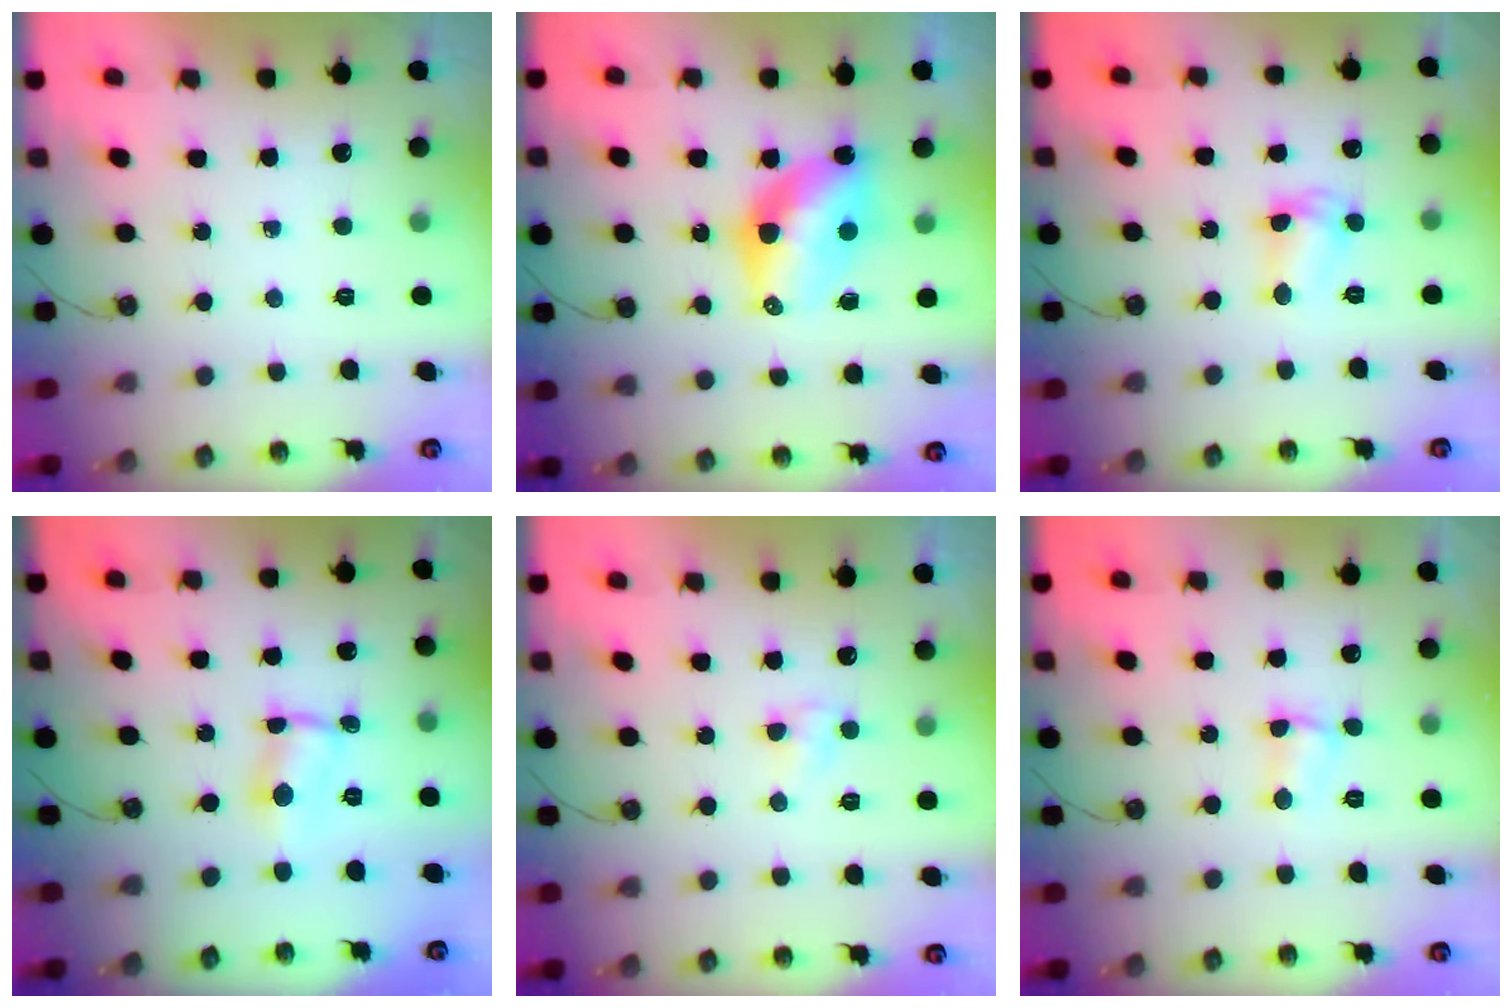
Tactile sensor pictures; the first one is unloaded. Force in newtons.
{"total": 10.5, "press": 10.5, "slide": 1.0}
{"total": 6.2, "press": 6.2, "slide": 0.5}
{"total": 1.2, "press": 1.1, "slide": 0.6}
{"total": 3.0, "press": 2.9, "slide": 0.3}
{"total": 6.0, "press": 6.0, "slide": 0.6}